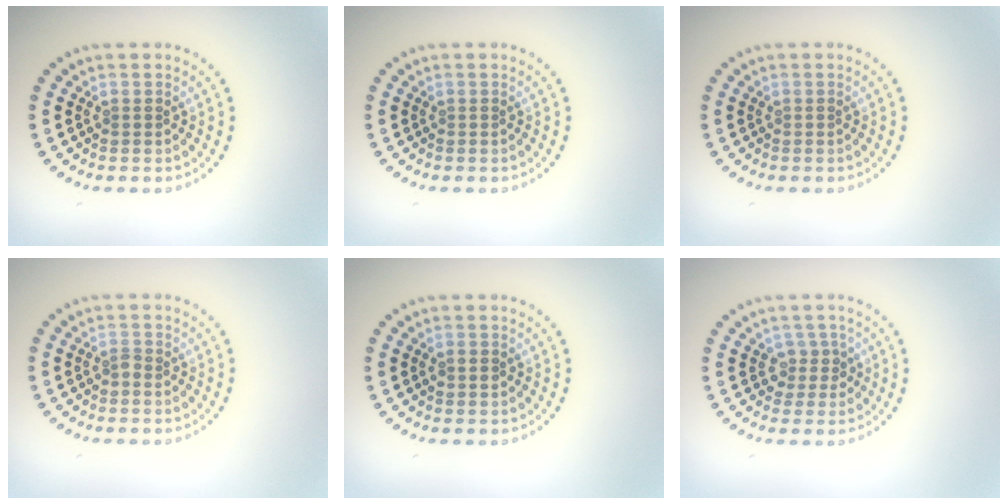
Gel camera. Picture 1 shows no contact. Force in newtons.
{"total": 0.0}
{"total": 0.0}
{"total": 0.8, "press": 0.6, "slide": 0.5}
{"total": 1.1, "press": 1.1, "slide": 0.1}
{"total": 1.9, "press": 1.4, "slide": 1.3}